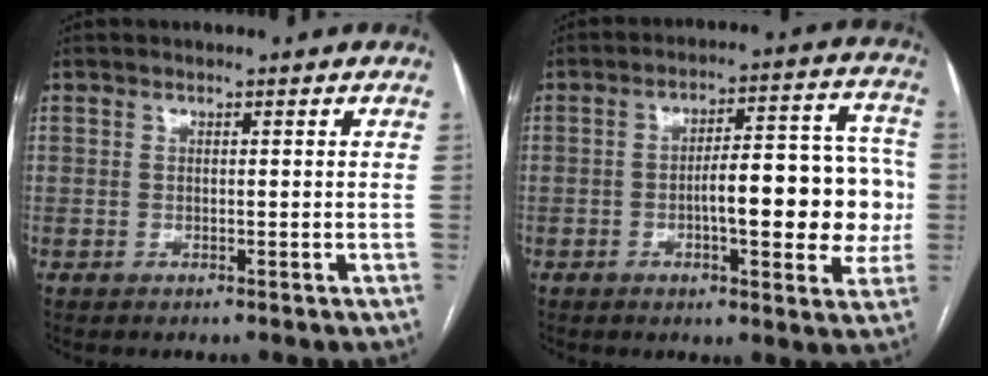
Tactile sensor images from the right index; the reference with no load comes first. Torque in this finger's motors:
{"motor_torque": [1.80, -0.33, 0.86, 0.13]}